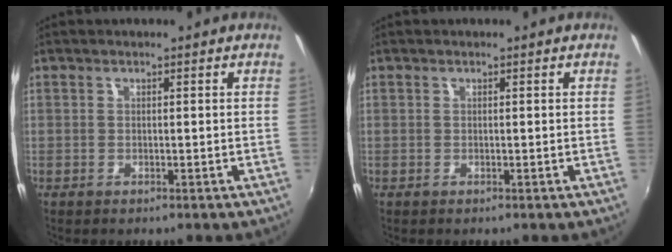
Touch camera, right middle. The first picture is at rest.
{"total": 0.0}